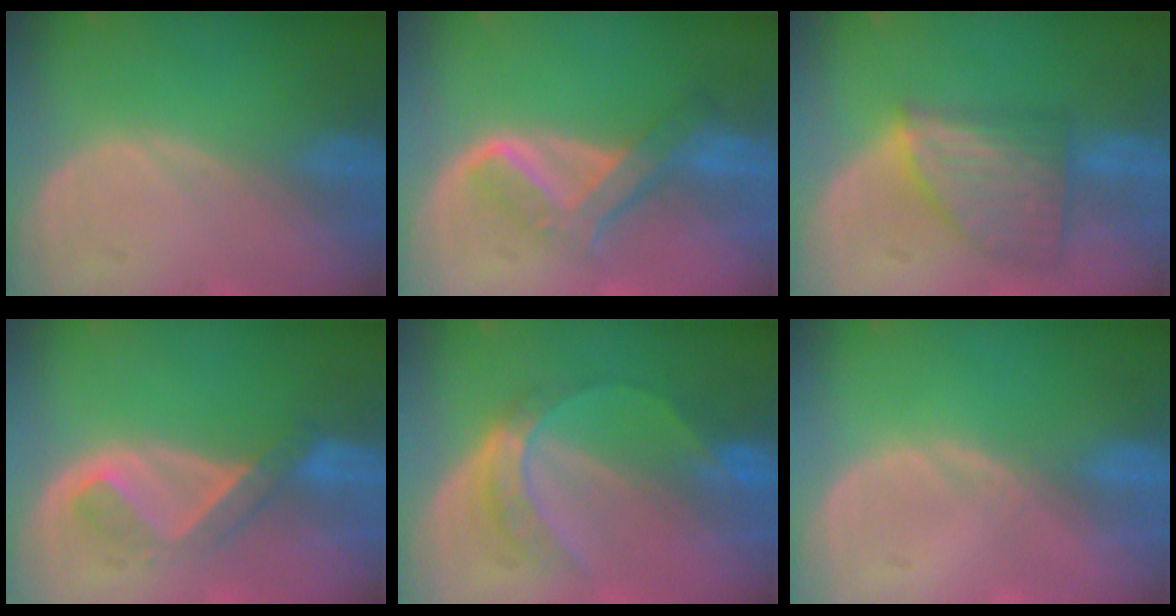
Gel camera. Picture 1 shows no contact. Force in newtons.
{"total": 6.8, "press": 5.7, "slide": 3.7}
{"total": 7.5, "press": 6.8, "slide": 3.1}
{"total": 5.1, "press": 4.4, "slide": 2.6}
{"total": 5.0, "press": 4.8, "slide": 1.4}
{"total": 0.7, "press": 0.5, "slide": 0.4}